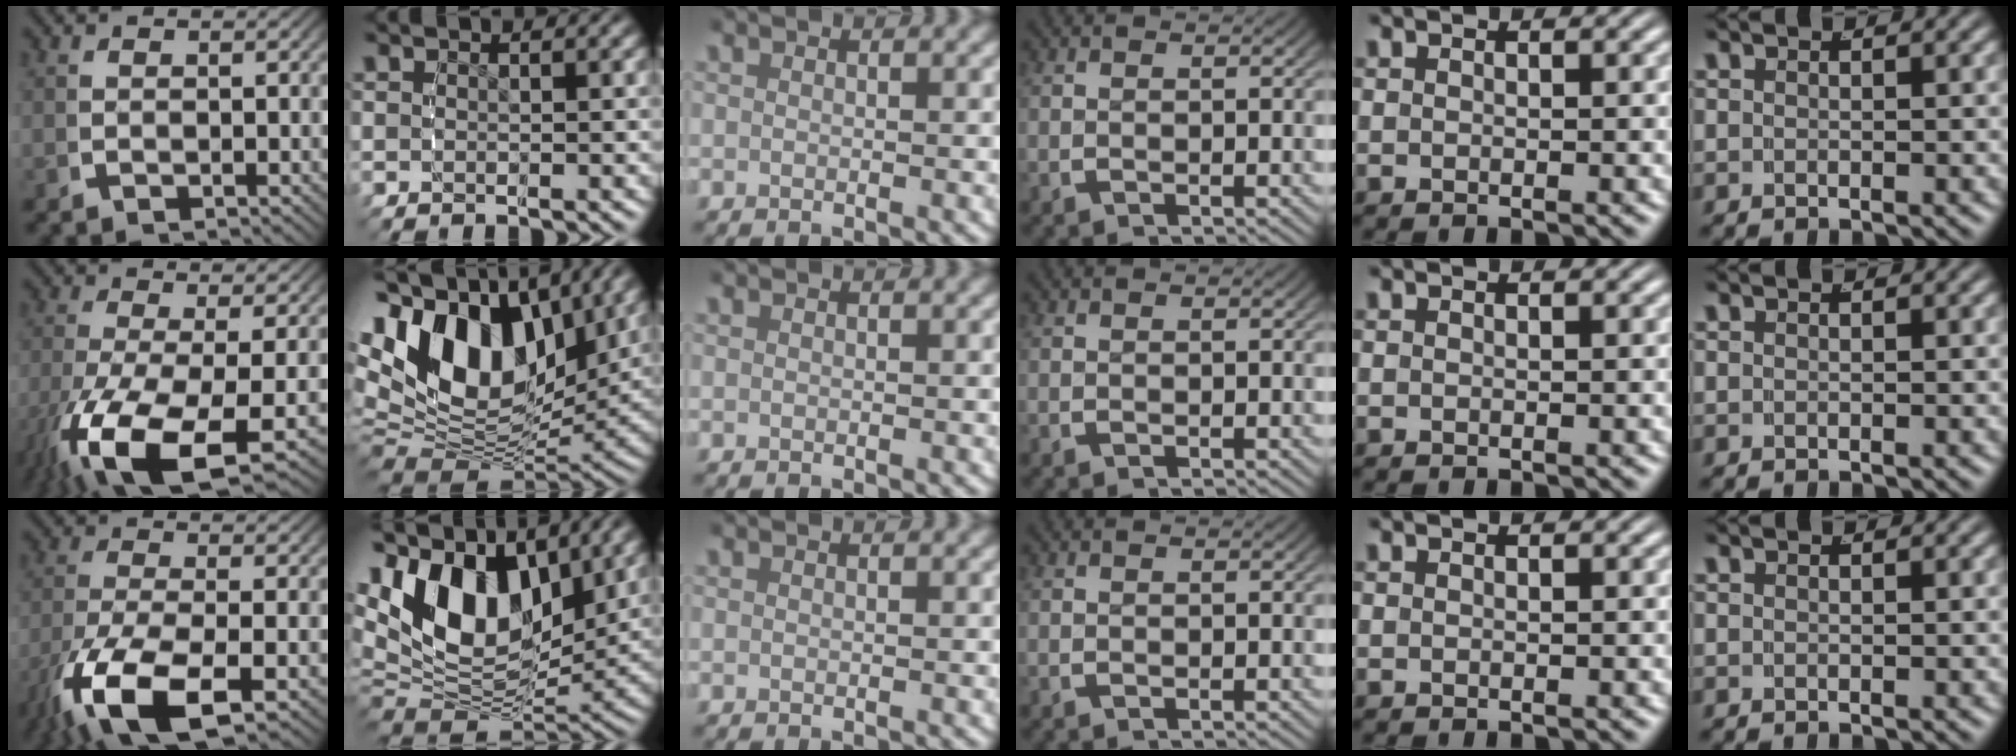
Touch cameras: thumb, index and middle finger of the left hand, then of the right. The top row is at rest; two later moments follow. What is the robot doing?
{"motion": "grasp_and_lifting", "object": "bowl"}